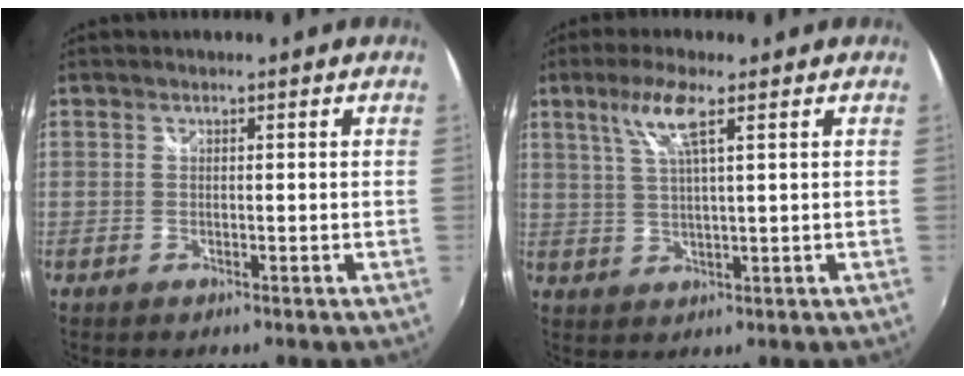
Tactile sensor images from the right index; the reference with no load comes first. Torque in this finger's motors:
{"motor_torque": [0.28, -0.02, 0.29, 0.09]}